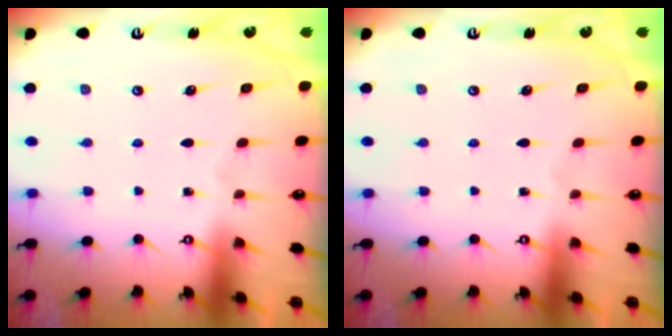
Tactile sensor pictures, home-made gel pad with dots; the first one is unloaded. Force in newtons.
{"total": 0.0}